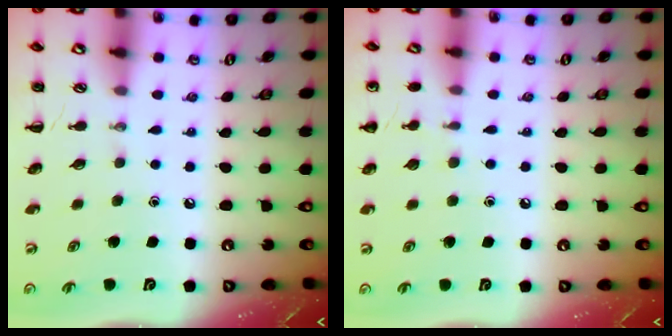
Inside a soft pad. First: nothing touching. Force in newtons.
{"total": 5.6, "press": 5.3, "slide": 1.7}